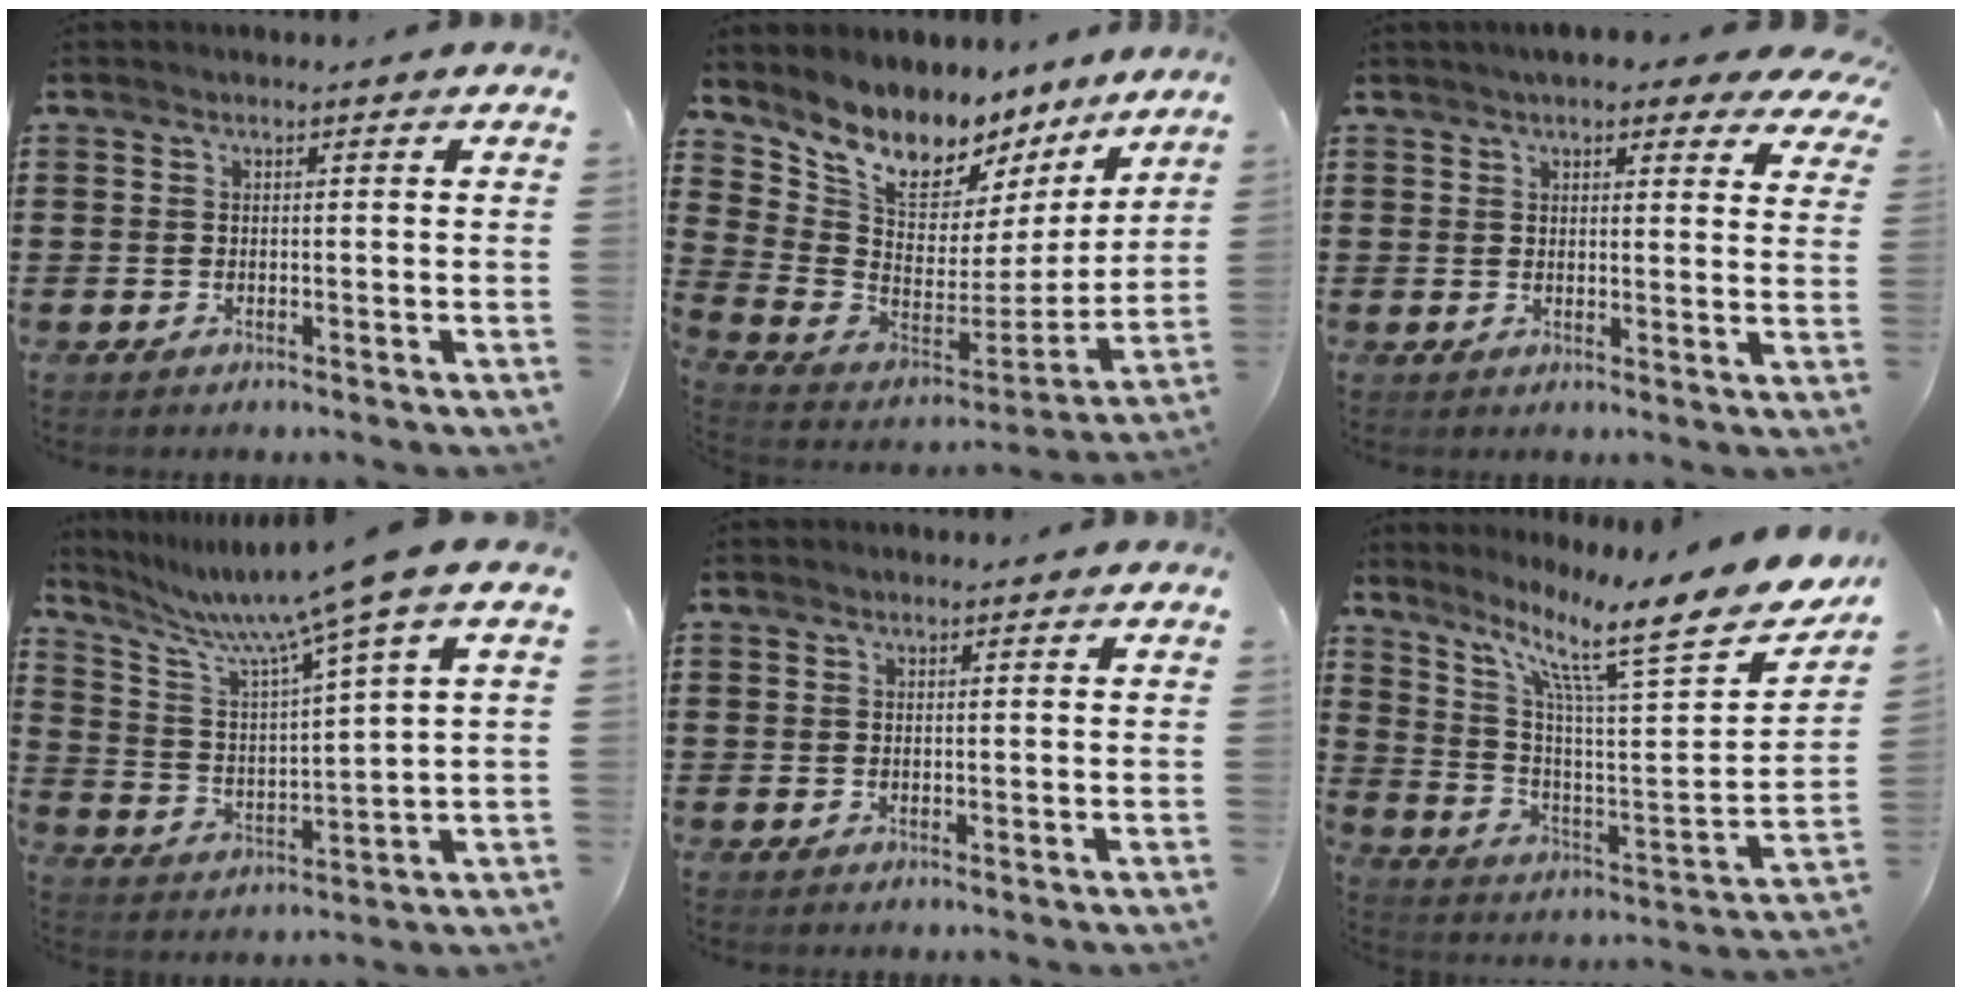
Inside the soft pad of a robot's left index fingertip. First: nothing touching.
{"total": 9.1, "force": [7.6, 4.2, 2.9], "torque": [-0.099, -0.062, 0.135]}
{"total": 4.3, "force": [3.7, 1.4, 1.6], "torque": [-0.027, -0.005, 0.064]}
{"total": 9.3, "force": [7.2, -0.9, 5.9], "torque": [-0.143, -0.049, 0.111]}
{"total": 0.0}
{"total": 12.8, "force": [9.6, 1.7, 8.4], "torque": [-0.160, -0.078, 0.141]}